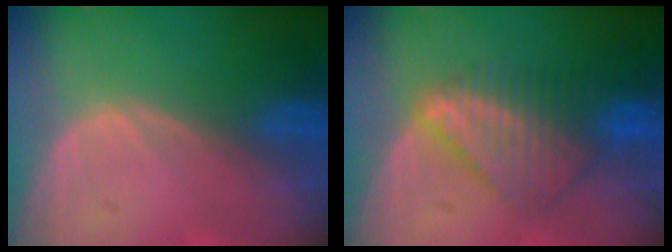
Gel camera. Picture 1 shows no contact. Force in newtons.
{"total": 7.6, "press": 7.1, "slide": 2.7}